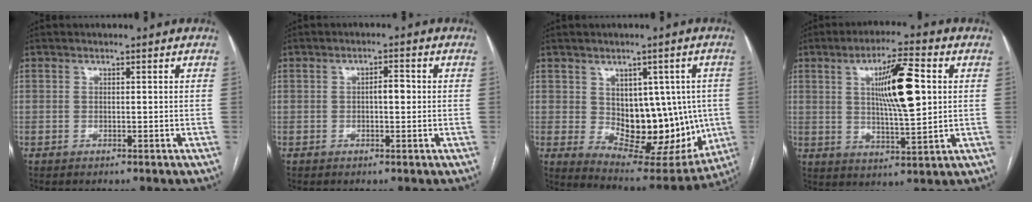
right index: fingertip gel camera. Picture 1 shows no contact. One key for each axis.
{"total": 2.4, "fx": 0.0, "fy": 0.8, "fz": 2.3, "tx": -0.034, "ty": 0.006, "tz": -0.001}
{"total": 15.9, "fx": -0.4, "fy": 8.8, "fz": 13.2, "tx": -0.167, "ty": 0.005, "tz": 0.023}
{"total": 11.6, "fx": 2.5, "fy": 1.7, "fz": 11.1, "tx": -0.188, "ty": 0.004, "tz": 0.043}